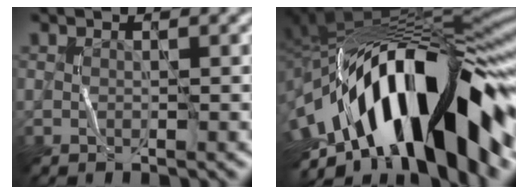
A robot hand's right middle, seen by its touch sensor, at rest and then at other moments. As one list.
[{"total": 17.2, "force": [-4.8, 7.1, 14.9], "torque": [-0.228, 0.029, -0.096]}]